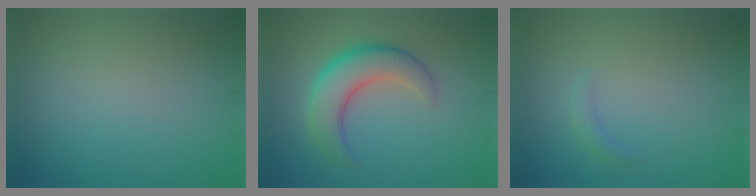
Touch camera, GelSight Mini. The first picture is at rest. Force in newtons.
{"total": 5.6, "press": 5.5, "slide": 0.4}
{"total": 0.9, "press": 0.9, "slide": 0.1}